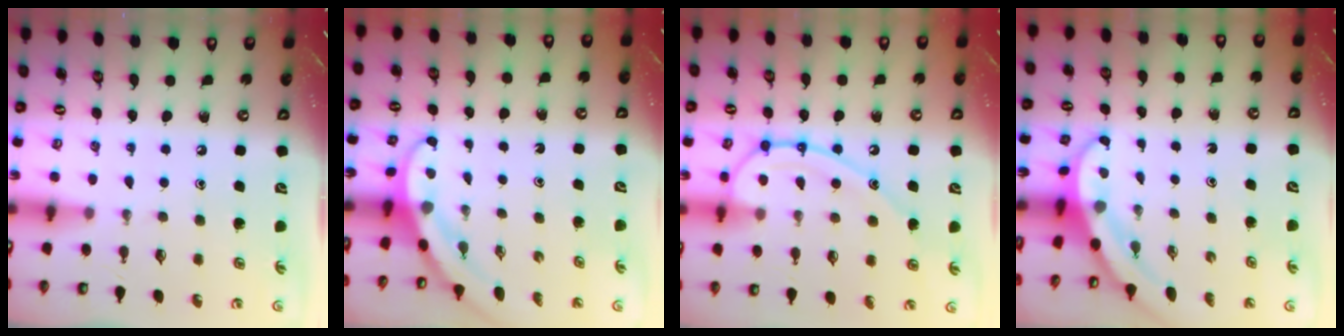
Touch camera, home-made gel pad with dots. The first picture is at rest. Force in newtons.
{"total": 3.0, "press": 3.0, "slide": 0.1}
{"total": 13.7, "press": 13.6, "slide": 1.5}
{"total": 3.5, "press": 3.5, "slide": 0.1}